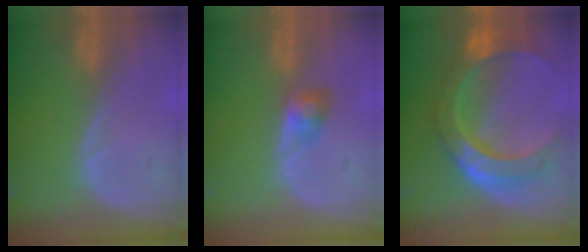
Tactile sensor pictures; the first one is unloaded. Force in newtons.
{"total": 2.7, "press": 2.7, "slide": 0.0}
{"total": 10.8, "press": 10.7, "slide": 1.1}